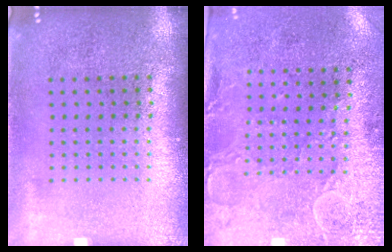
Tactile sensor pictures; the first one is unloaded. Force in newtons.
{"total": 3.0, "press": 2.3, "slide": 1.9}